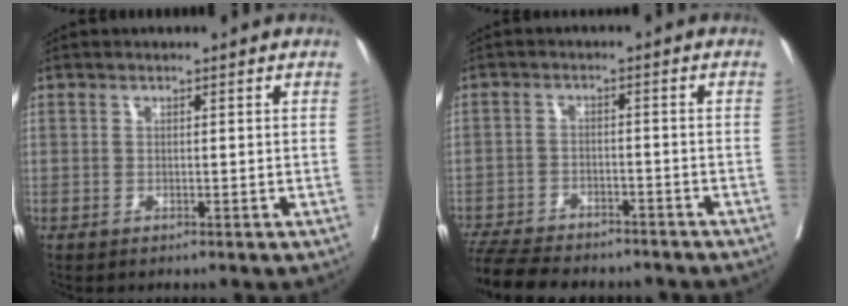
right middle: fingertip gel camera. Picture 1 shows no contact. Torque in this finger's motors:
{"motor_torque": [0.94, -1.20, 0.28, 0.15]}